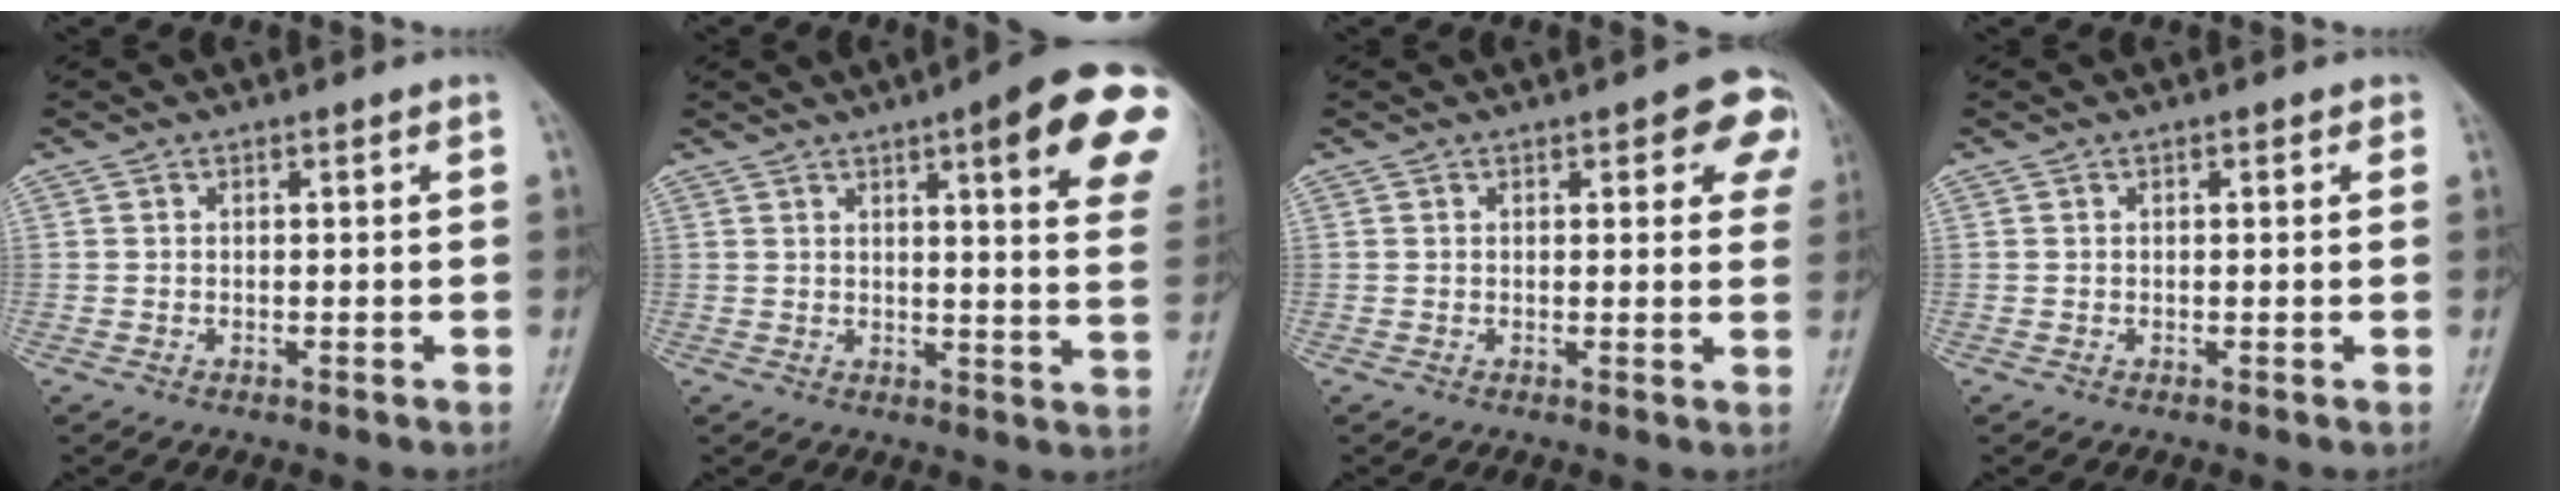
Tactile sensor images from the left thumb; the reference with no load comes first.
{"total": 17.9, "force": [8.2, 3.8, 15.5], "torque": [-0.172, -0.026, 0.091]}
{"total": 8.0, "force": [3.5, 3.5, 6.2], "torque": [-0.030, -0.006, 0.030]}
{"total": 1.1, "force": [0.4, 0.6, 0.8], "torque": [-0.009, 0.001, 0.003]}